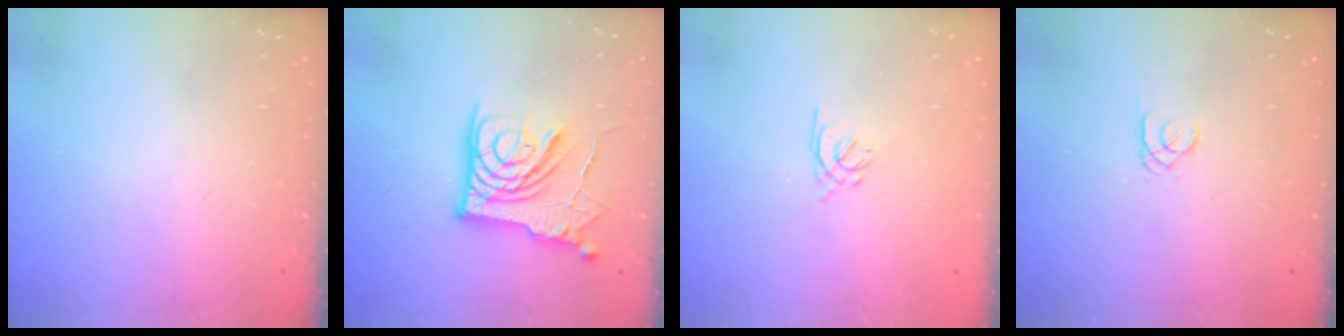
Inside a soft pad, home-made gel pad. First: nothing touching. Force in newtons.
{"total": 14.2, "press": 14.1, "slide": 1.1}
{"total": 1.3, "press": 1.1, "slide": 0.6}
{"total": 1.8, "press": 1.7, "slide": 0.2}